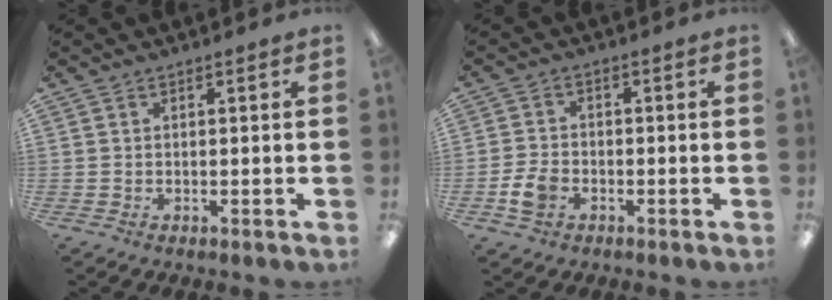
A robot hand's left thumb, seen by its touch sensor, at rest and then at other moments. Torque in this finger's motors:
{"motor_torque": [-0.19, 0.24, 0.03, -0.03, 0.01]}